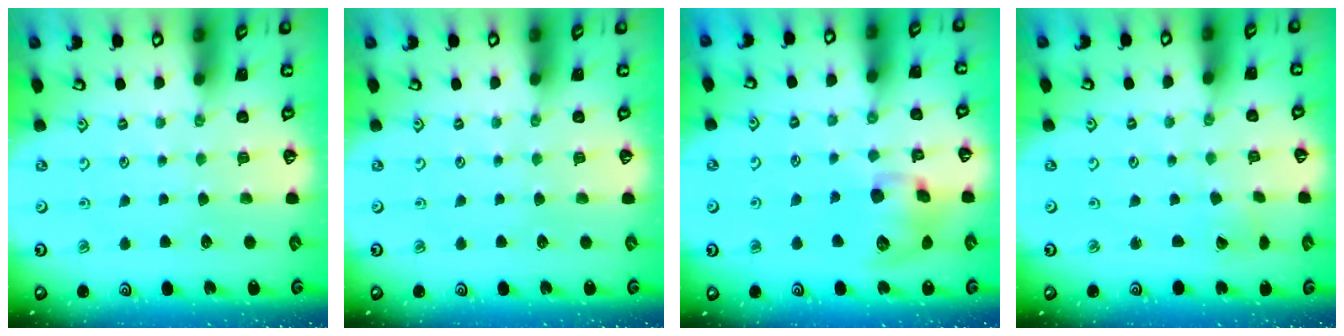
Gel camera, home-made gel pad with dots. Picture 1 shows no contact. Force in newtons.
{"total": 0.0}
{"total": 12.5, "press": 12.4, "slide": 1.7}
{"total": 0.0}